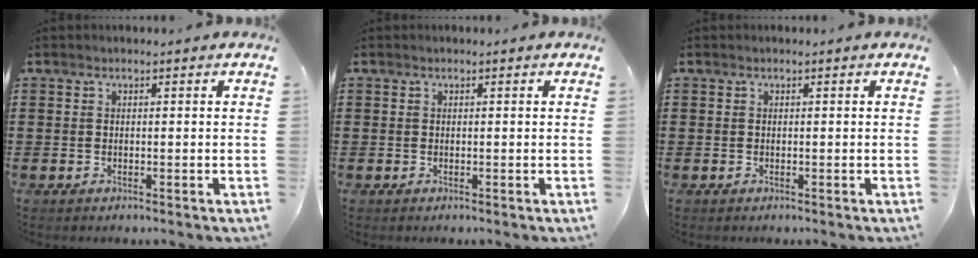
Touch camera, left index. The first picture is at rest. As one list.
[{"total": 0.0}, {"total": 0.0}]